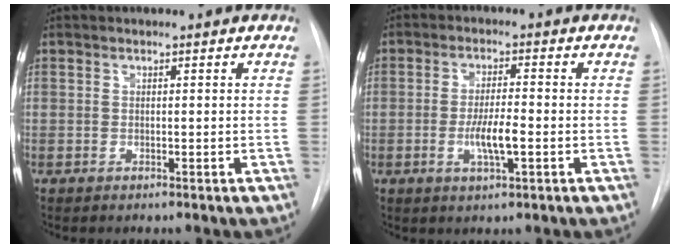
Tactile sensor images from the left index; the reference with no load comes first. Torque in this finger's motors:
{"motor_torque": [1.07, 0.20, 0.37, 0.12]}